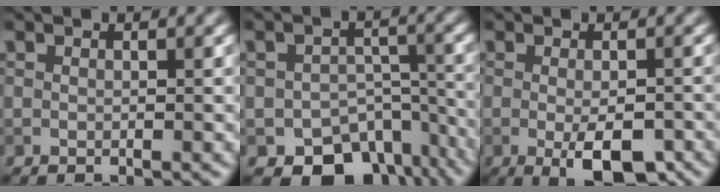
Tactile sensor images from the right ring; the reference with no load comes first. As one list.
[{"total": 9.2, "force": [-6.1, 5.9, 3.5], "torque": [-0.034, -0.016, -0.081]}, {"total": 4.6, "force": [-1.8, 1.6, 4.0], "torque": [-0.065, -0.010, -0.026]}]